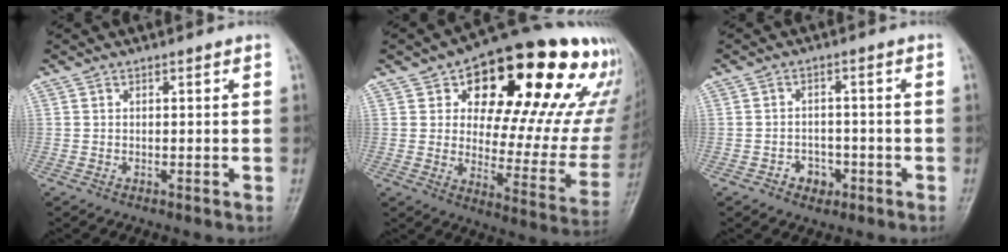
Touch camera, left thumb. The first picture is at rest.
{"total": 29.2, "force": [15.5, 13.3, 20.9], "torque": [-0.243, -0.021, 0.216]}
{"total": 3.9, "force": [-1.9, 3.1, 1.5], "torque": [0.000, 0.017, -0.027]}